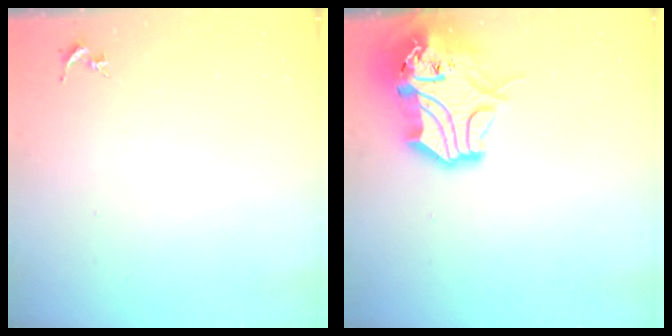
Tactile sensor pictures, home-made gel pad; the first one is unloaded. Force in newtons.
{"total": 16.7, "press": 16.5, "slide": 2.4}